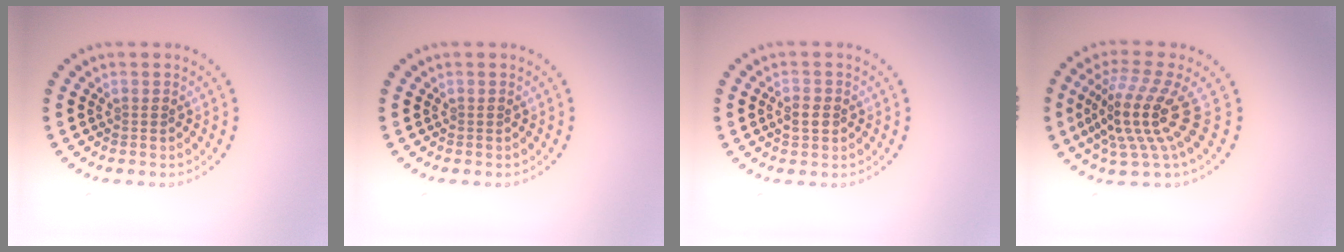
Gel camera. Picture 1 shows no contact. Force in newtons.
{"total": 0.0}
{"total": 1.6, "press": 1.6, "slide": 0.0}
{"total": 5.2, "press": 3.6, "slide": 3.7}